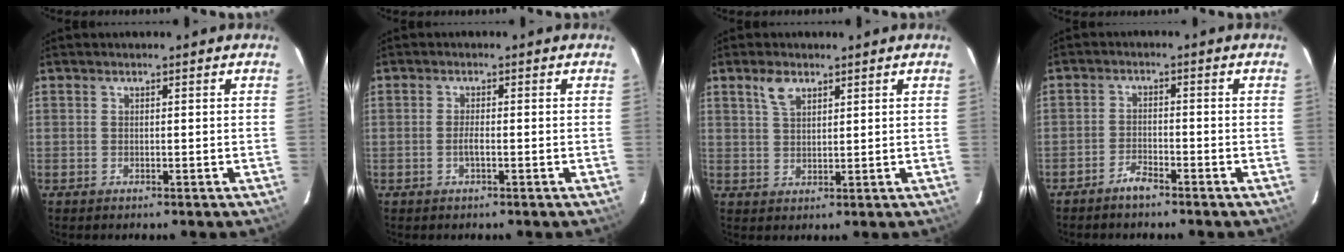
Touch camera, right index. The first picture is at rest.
{"total": 1.5, "force": [-0.6, 0.2, 1.4], "torque": [-0.027, -0.002, -0.012]}
{"total": 3.8, "force": [2.4, 2.0, 2.3], "torque": [-0.043, 0.007, 0.048]}
{"total": 3.0, "force": [-2.6, 0.6, 1.2], "torque": [-0.039, 0.004, -0.051]}